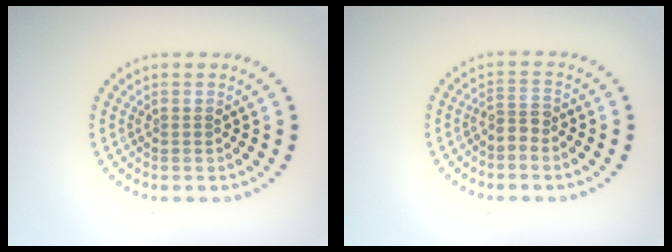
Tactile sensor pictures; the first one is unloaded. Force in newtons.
{"total": 1.9, "press": 1.4, "slide": 1.3}